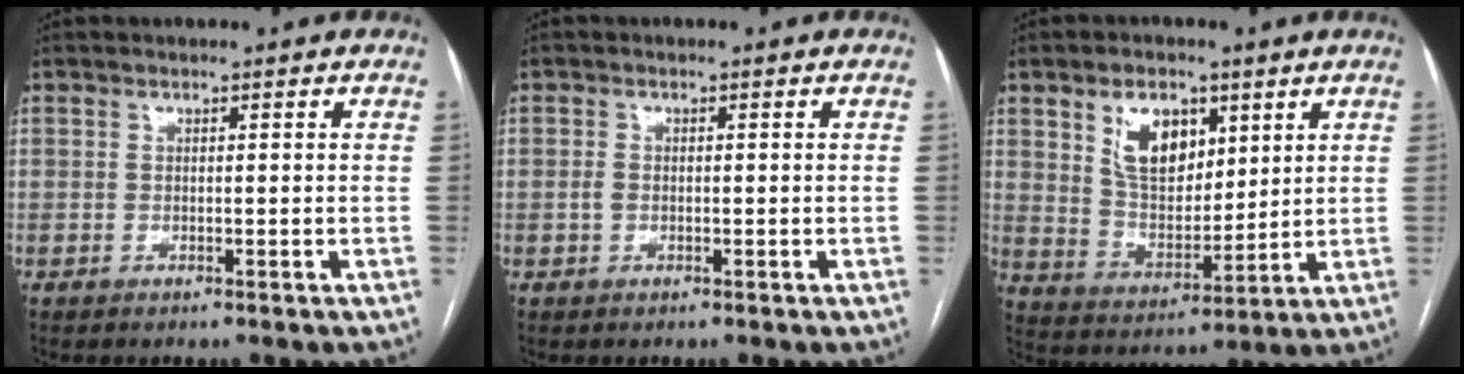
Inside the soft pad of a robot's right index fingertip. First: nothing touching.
{"total": 1.3, "force": [-0.2, 0.9, 0.9], "torque": [-0.020, 0.003, -0.002]}
{"total": 10.2, "force": [4.8, 5.8, 6.9], "torque": [-0.130, 0.011, 0.096]}